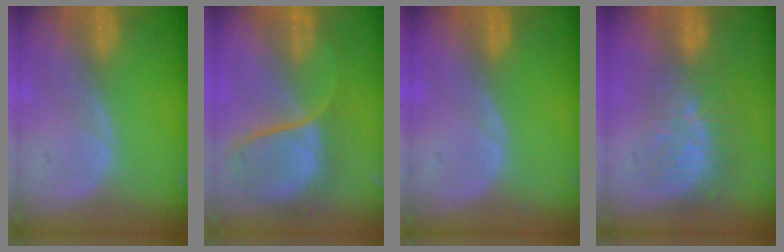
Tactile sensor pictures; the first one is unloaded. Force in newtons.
{"total": 8.3, "press": 8.1, "slide": 1.8}
{"total": 0.0}
{"total": 8.9, "press": 7.5, "slide": 4.8}